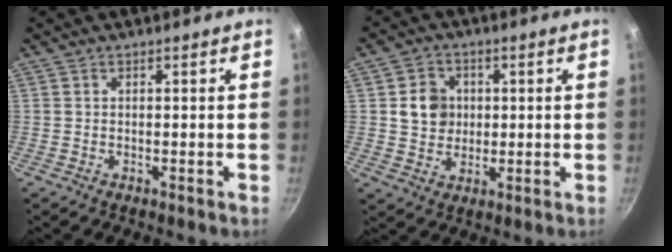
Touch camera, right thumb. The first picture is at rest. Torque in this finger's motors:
{"motor_torque": [0.04, 0.11, 0.52, 0.48, 0.06]}